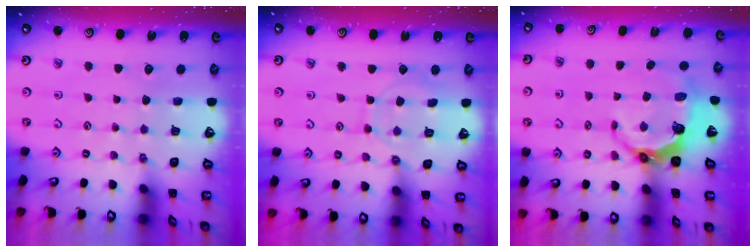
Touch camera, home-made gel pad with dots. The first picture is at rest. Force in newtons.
{"total": 8.9, "press": 8.9, "slide": 1.2}
{"total": 6.9, "press": 5.2, "slide": 4.5}